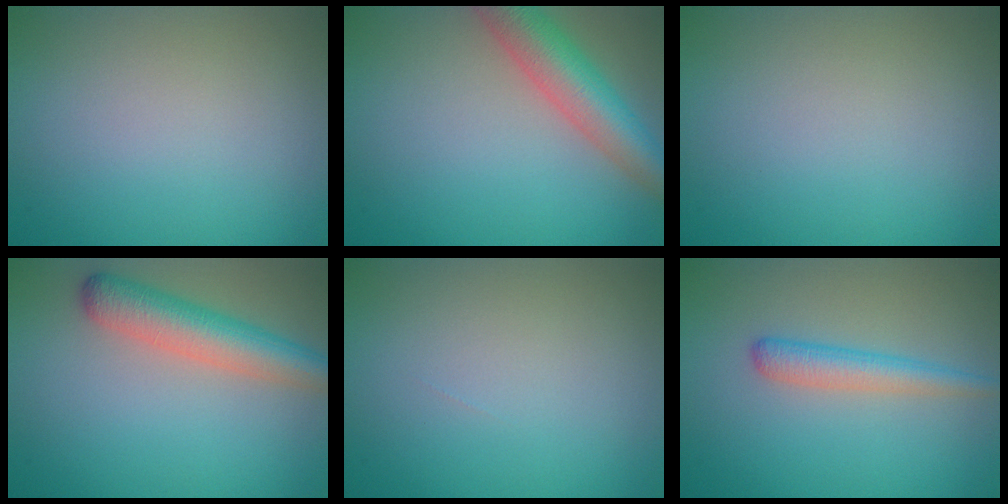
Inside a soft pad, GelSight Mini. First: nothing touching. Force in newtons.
{"total": 6.2, "press": 6.2, "slide": 0.3}
{"total": 0.0}
{"total": 5.0, "press": 5.0, "slide": 0.2}
{"total": 0.0}
{"total": 2.5, "press": 2.5, "slide": 0.1}